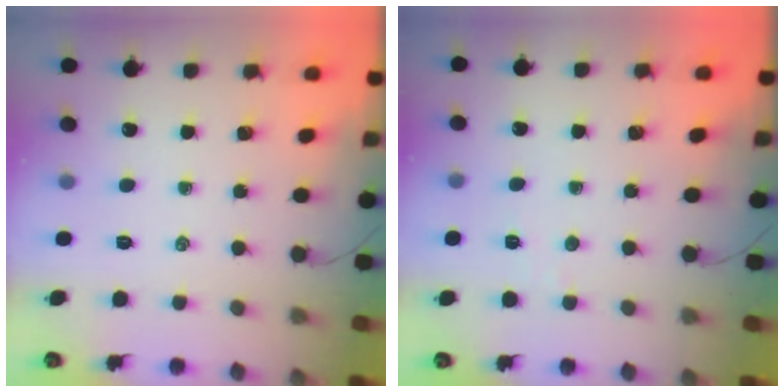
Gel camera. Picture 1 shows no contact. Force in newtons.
{"total": 2.2, "press": 2.1, "slide": 0.7}